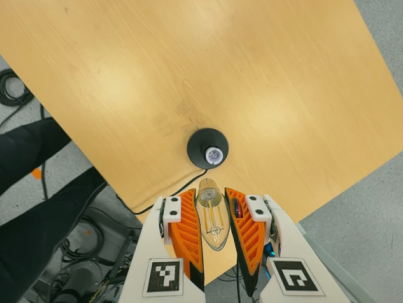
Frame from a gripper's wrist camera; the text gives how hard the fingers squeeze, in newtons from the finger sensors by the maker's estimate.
{"total": 19.5, "left": 20.4, "right": 18.5}